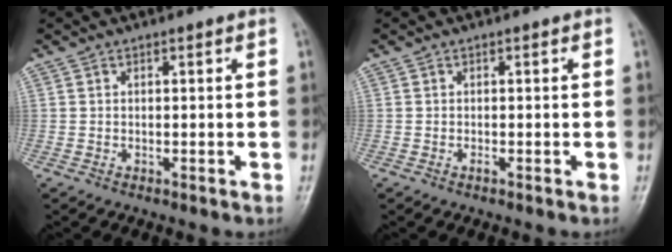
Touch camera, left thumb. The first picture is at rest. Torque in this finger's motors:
{"motor_torque": [-0.04, -0.01, 0.08, -0.07, 0.00]}